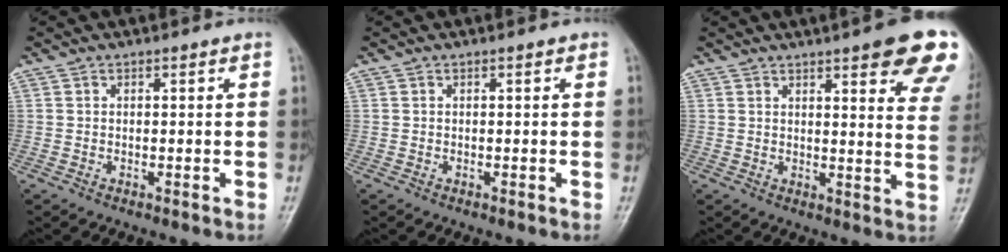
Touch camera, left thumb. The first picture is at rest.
{"total": 0.0}
{"total": 14.7, "force": [8.7, 3.6, 11.3], "torque": [-0.117, -0.030, 0.094]}